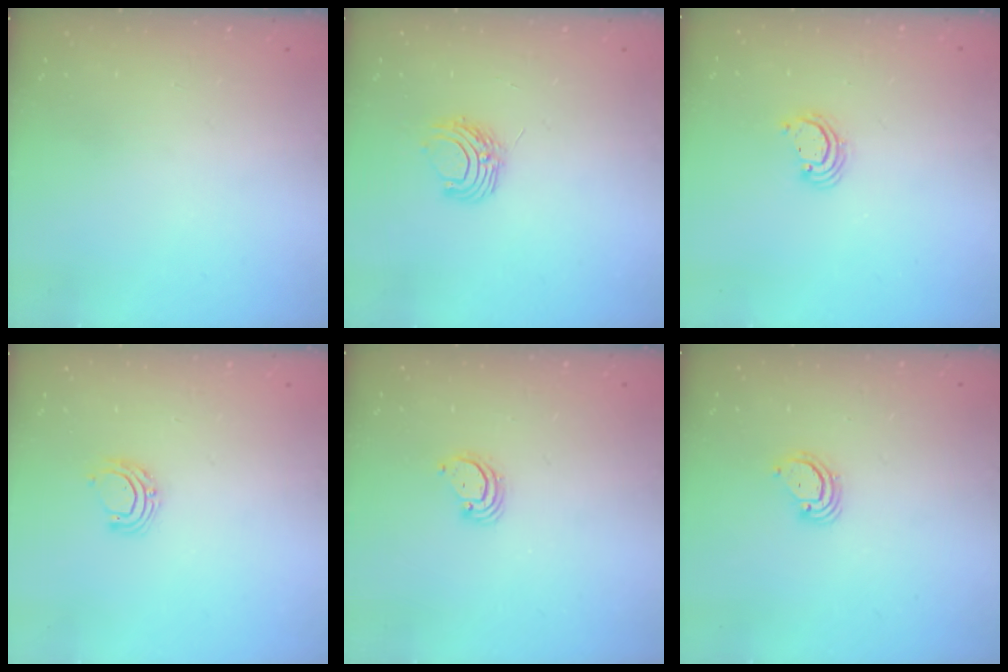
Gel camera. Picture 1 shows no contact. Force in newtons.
{"total": 6.9, "press": 6.9, "slide": 0.6}
{"total": 2.4, "press": 2.4, "slide": 0.1}
{"total": 7.6, "press": 7.5, "slide": 0.9}
{"total": 2.9, "press": 2.9, "slide": 0.3}
{"total": 2.9, "press": 2.9, "slide": 0.2}